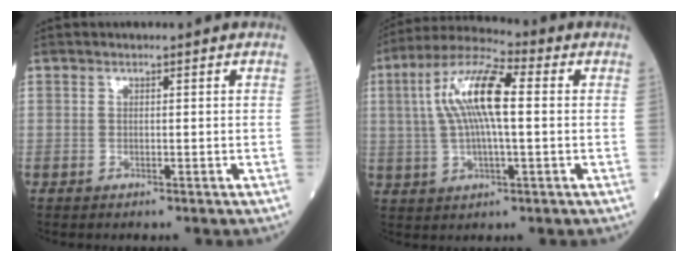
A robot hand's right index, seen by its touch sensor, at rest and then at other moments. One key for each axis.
{"total": 12.4, "fx": 1.8, "fy": 2.7, "fz": 11.9, "tx": -0.241, "ty": 0.025, "tz": 0.028}